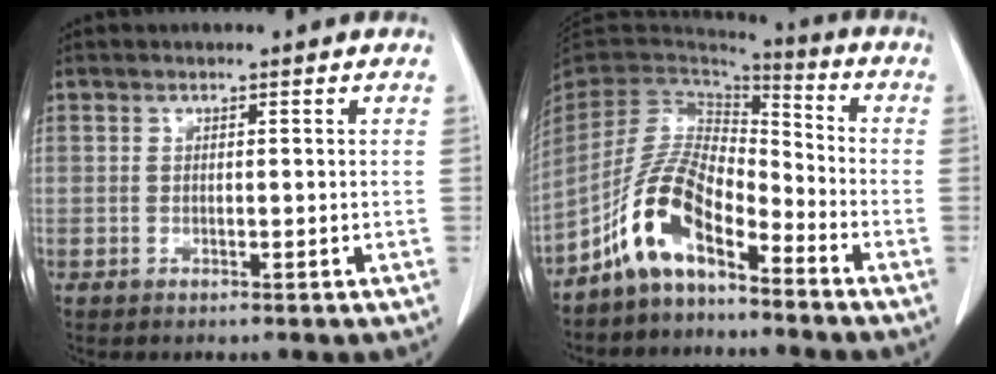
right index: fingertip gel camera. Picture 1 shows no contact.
{"total": 10.8, "force": [-6.8, 4.0, 7.3], "torque": [-0.163, 0.020, -0.134]}